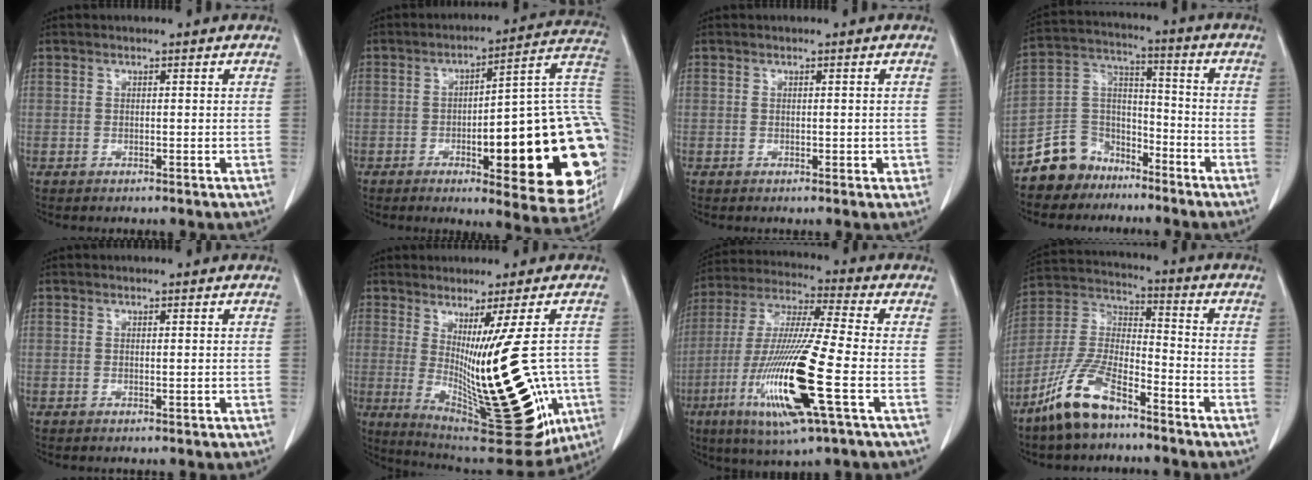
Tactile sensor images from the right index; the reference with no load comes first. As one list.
[{"total": 28.3, "force": [-4.6, 5.6, 27.3], "torque": [-0.259, 0.016, -0.056]}, {"total": 1.7, "force": [-0.2, 1.1, 1.2], "torque": [-0.009, 0.005, 0.001]}, {"total": 9.6, "force": [-7.2, 6.2, 1.2], "torque": [-0.028, 0.042, -0.138]}, {"total": 0.0}, {"total": 22.2, "force": [-3.4, 4.4, 21.5], "torque": [-0.286, -0.044, -0.026]}, {"total": 18.4, "force": [-5.9, 0.6, 17.4], "torque": [-0.369, -0.028, -0.112]}, {"total": 12.1, "force": [-8.6, 3.6, 7.8], "torque": [-0.175, -0.004, -0.171]}]